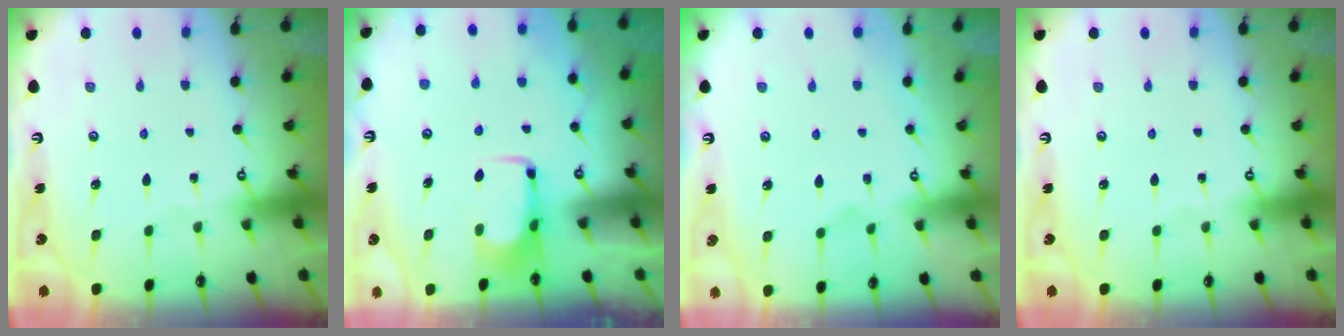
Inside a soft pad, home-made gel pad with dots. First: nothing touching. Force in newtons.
{"total": 1.6, "press": 1.6, "slide": 0.5}
{"total": 1.4, "press": 0.7, "slide": 1.2}
{"total": 0.0}